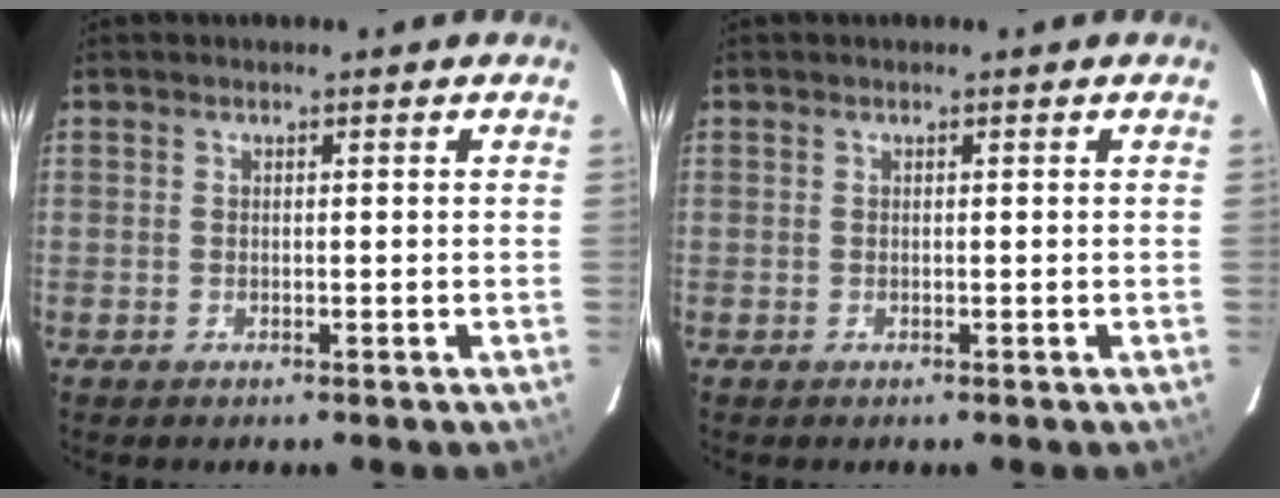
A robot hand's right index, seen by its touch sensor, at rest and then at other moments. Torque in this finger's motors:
{"motor_torque": [0.00, 0.00, 0.00, 0.00]}